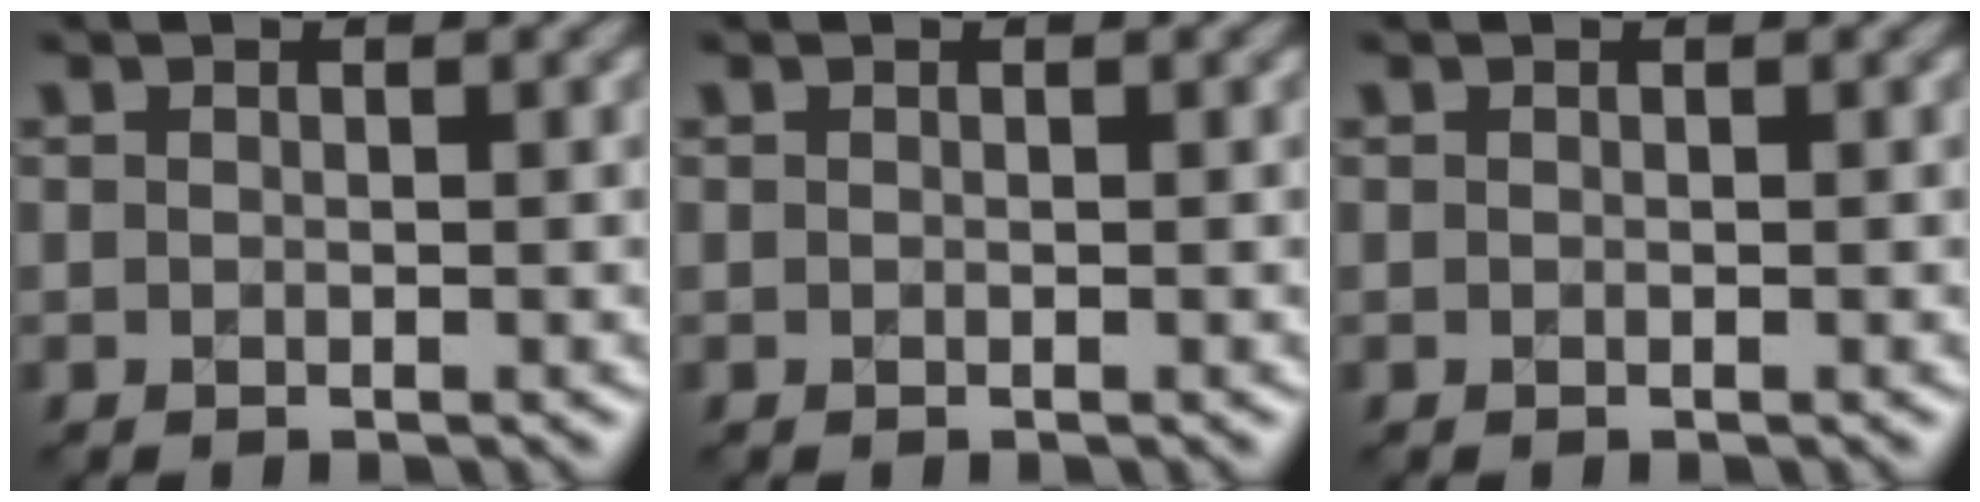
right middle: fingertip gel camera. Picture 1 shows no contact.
{"total": 0.0}
{"total": 0.0}